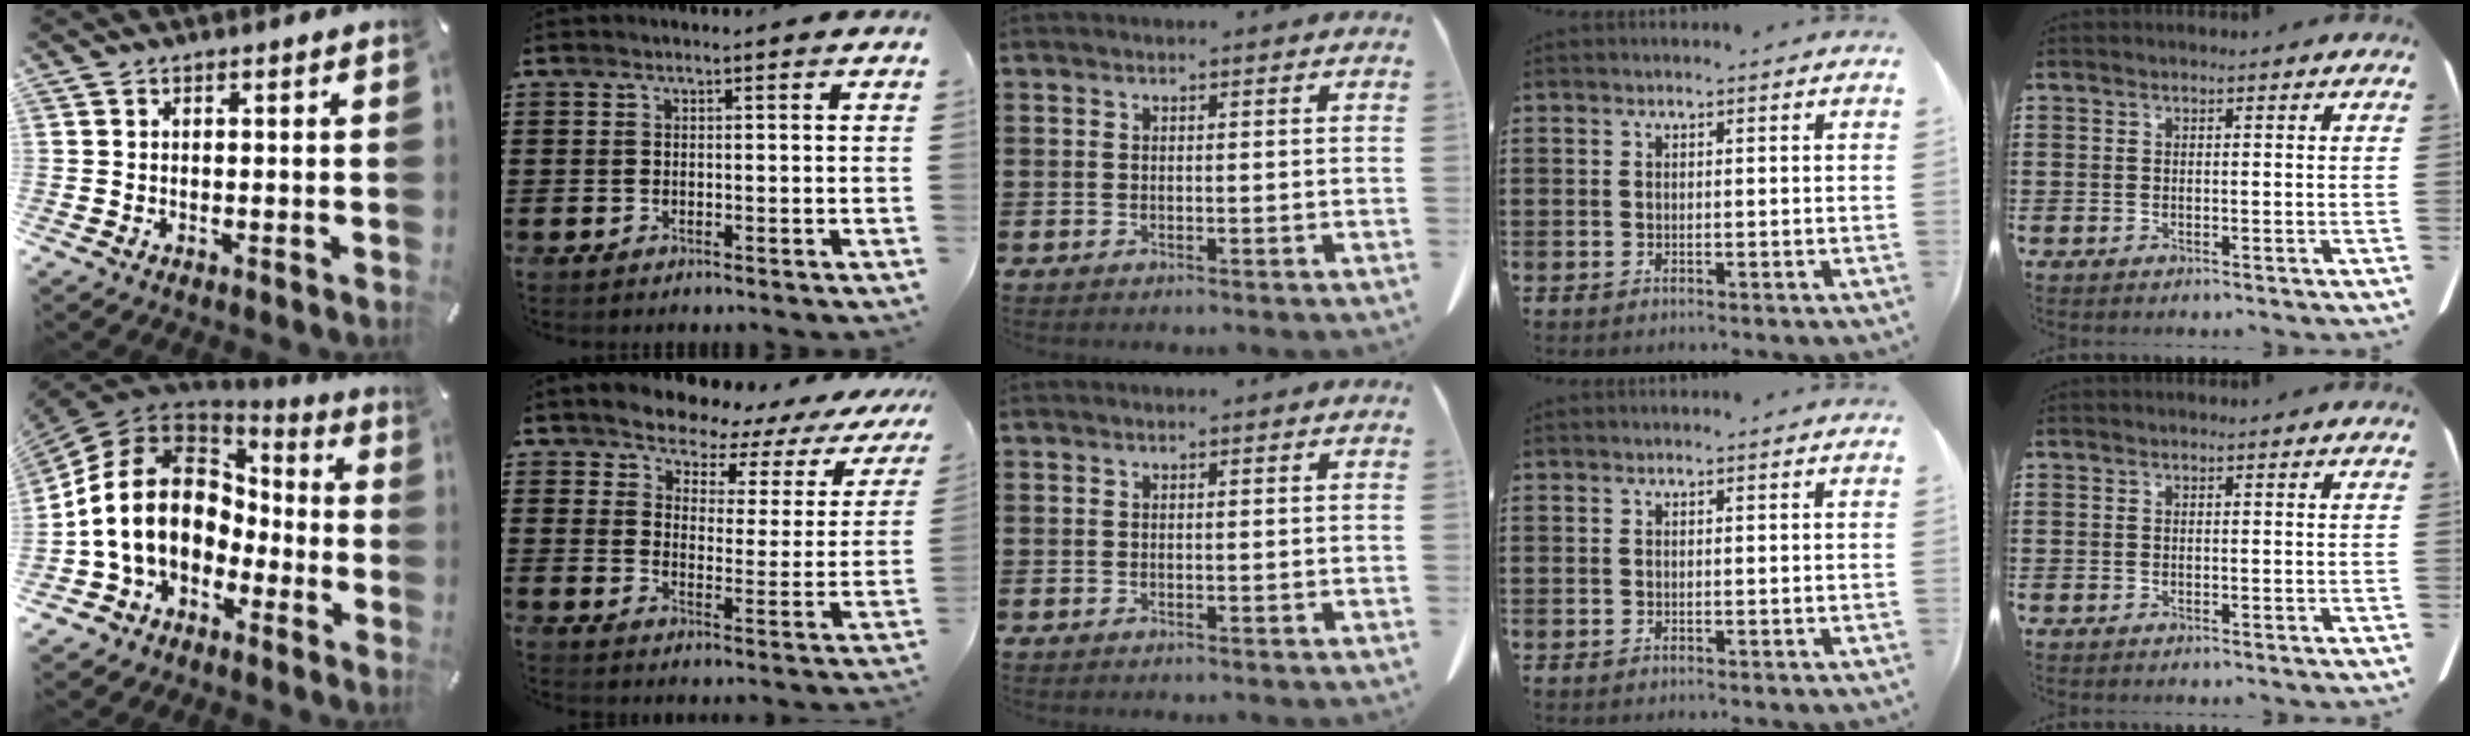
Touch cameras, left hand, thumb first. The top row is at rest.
{"thumb": {"total": 16.7, "force": [-0.8, 13.0, 10.4], "torque": [-0.237, 0.010, -0.016]}, "index": {"total": 4.8, "force": [4.6, 0.9, 1.0], "torque": [-0.043, -0.043, 0.070]}}